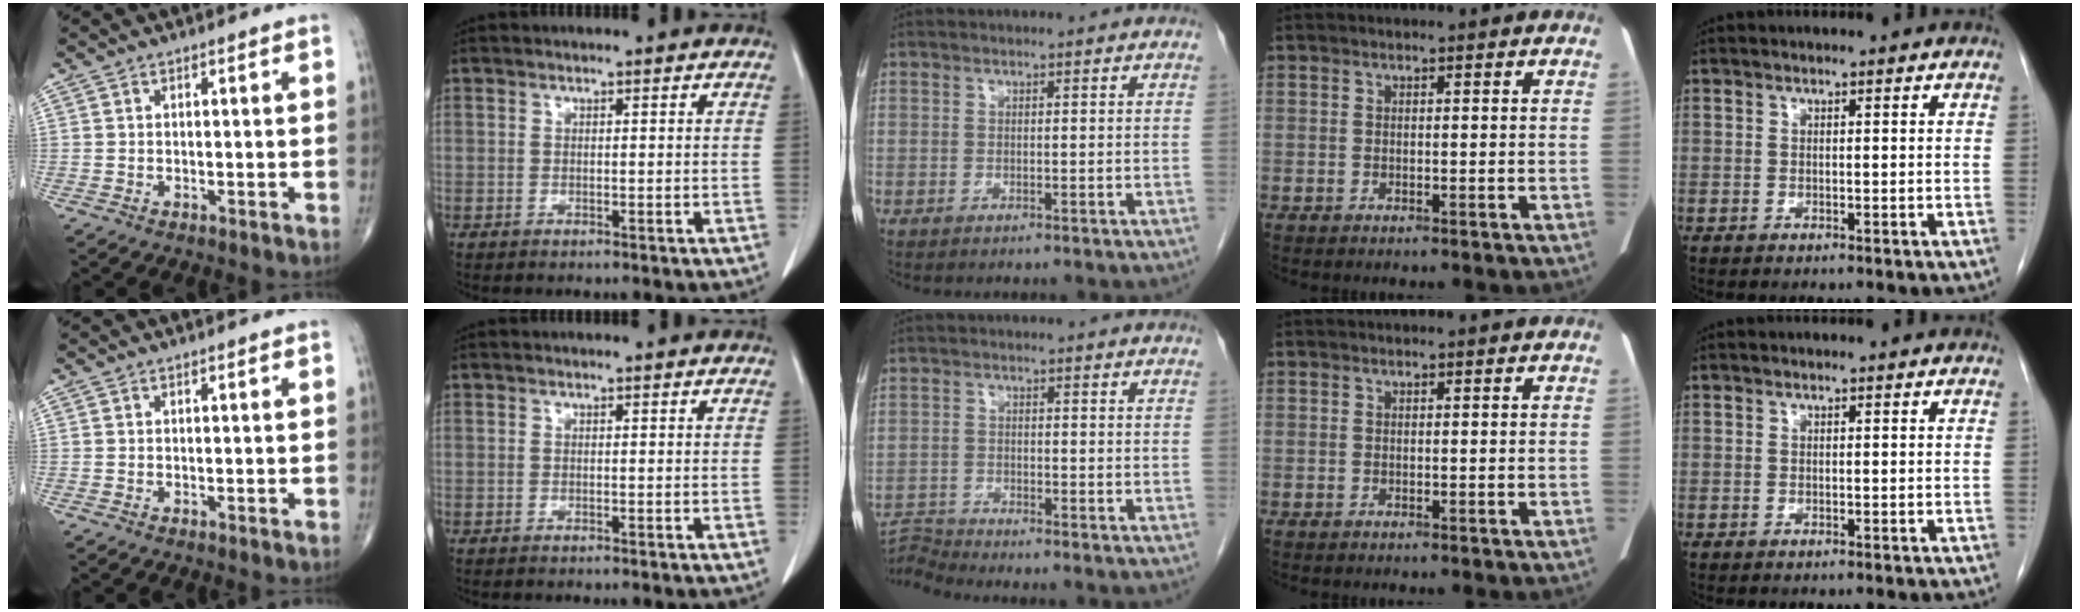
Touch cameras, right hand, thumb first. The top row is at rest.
{"middle": {"total": 4.4, "force": [-3.9, -1.7, -0.9], "torque": [0.010, -0.007, -0.073]}}